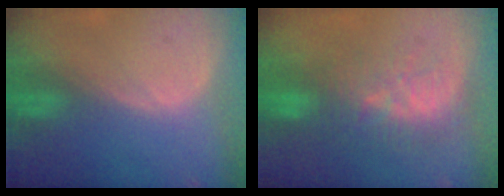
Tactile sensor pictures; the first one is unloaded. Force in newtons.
{"total": 9.1, "press": 8.7, "slide": 2.7}